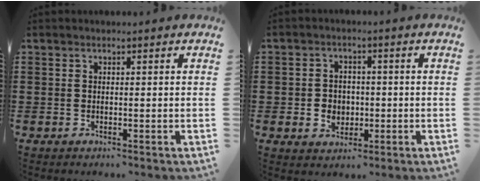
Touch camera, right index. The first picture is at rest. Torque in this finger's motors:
{"motor_torque": [1.09, 1.05, 0.11, 0.03]}